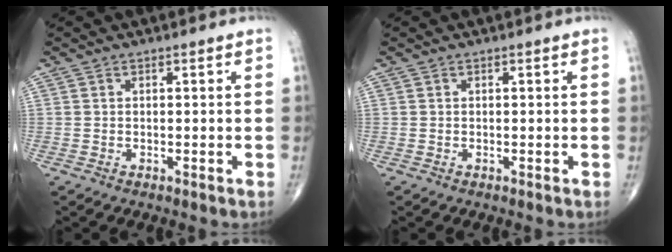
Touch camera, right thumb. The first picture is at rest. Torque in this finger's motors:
{"motor_torque": [0.09, 0.09, -0.14, -0.13, 0.00]}